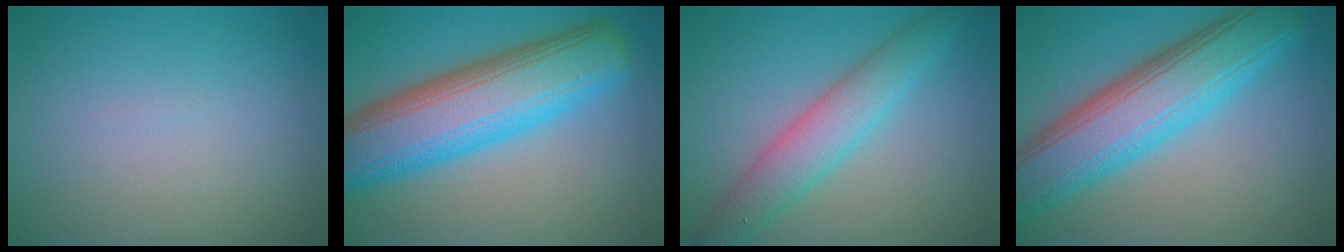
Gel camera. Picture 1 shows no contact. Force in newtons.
{"total": 11.5, "press": 11.5, "slide": 0.5}
{"total": 4.7, "press": 4.7, "slide": 0.1}
{"total": 9.6, "press": 9.6, "slide": 0.4}